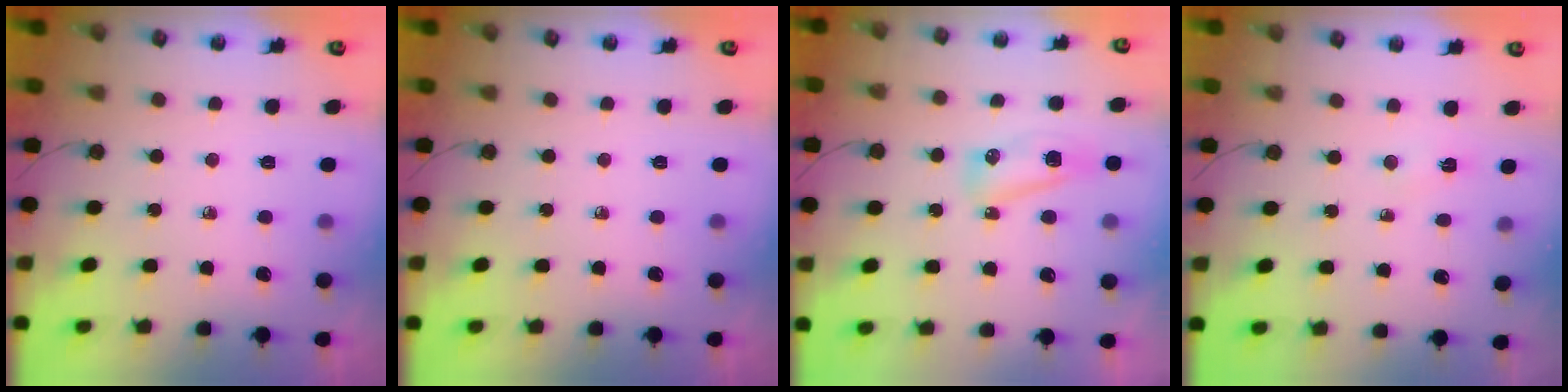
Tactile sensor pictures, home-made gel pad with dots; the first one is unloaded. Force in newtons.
{"total": 0.0}
{"total": 7.2, "press": 7.2, "slide": 0.9}
{"total": 2.7, "press": 1.1, "slide": 2.5}